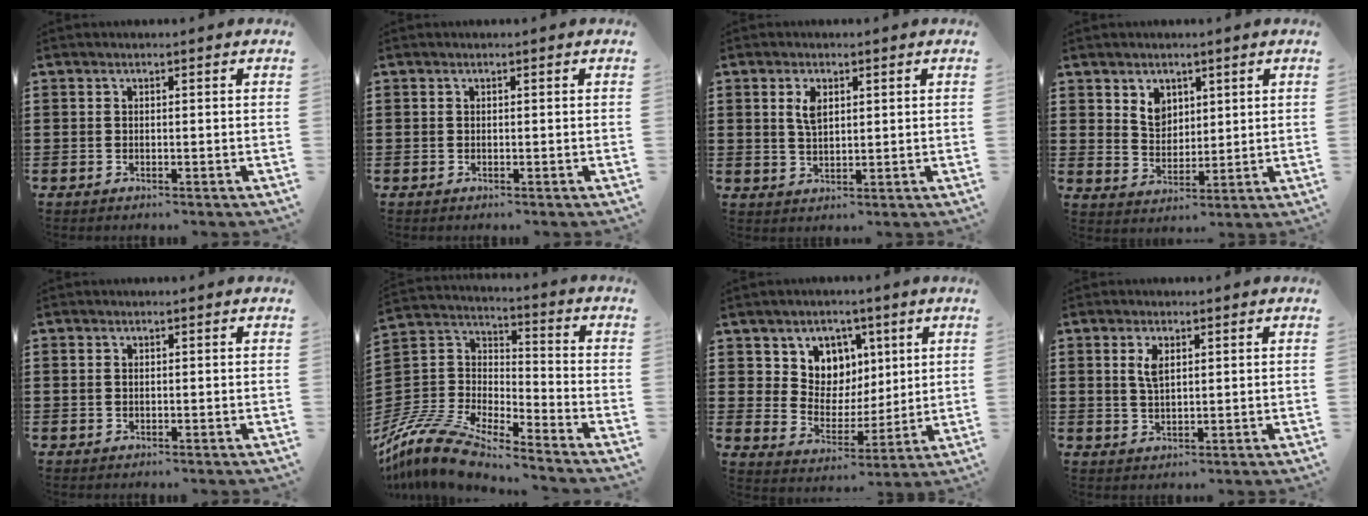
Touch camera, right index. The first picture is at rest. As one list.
[{"total": 0.0}, {"total": 3.3, "force": [1.2, 1.6, 2.5], "torque": [-0.056, 0.006, 0.021]}, {"total": 4.7, "force": [2.7, 3.5, 1.5], "torque": [-0.044, 0.012, 0.051]}, {"total": 0.7, "force": [0.2, 0.5, 0.3], "torque": [-0.009, 0.003, 0.004]}, {"total": 11.0, "force": [-10.3, 2.0, 3.4], "torque": [-0.099, 0.007, -0.216]}, {"total": 6.9, "force": [3.7, 5.8, 0.3], "torque": [-0.047, -0.029, 0.068]}, {"total": 3.1, "force": [1.2, 1.3, 2.6], "torque": [-0.056, 0.004, 0.020]}]